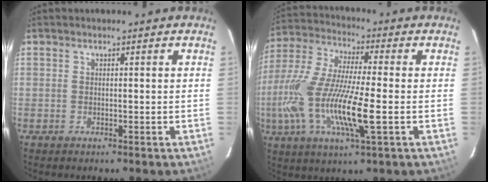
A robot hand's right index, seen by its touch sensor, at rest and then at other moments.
{"total": 18.5, "force": [-4.1, 3.6, 17.7], "torque": [-0.356, -0.019, -0.084]}